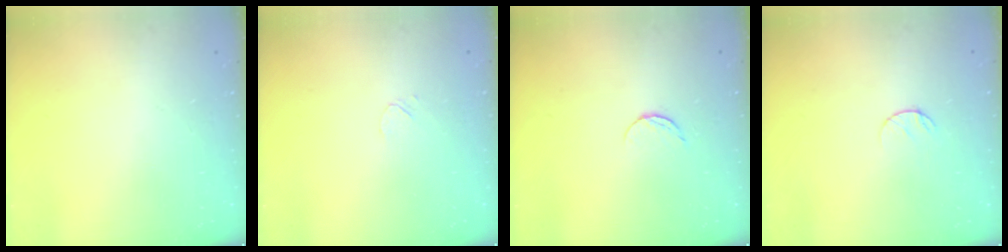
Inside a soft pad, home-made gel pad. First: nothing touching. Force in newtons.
{"total": 3.4, "press": 3.3, "slide": 0.4}
{"total": 4.4, "press": 4.4, "slide": 0.4}
{"total": 5.1, "press": 5.1, "slide": 0.4}